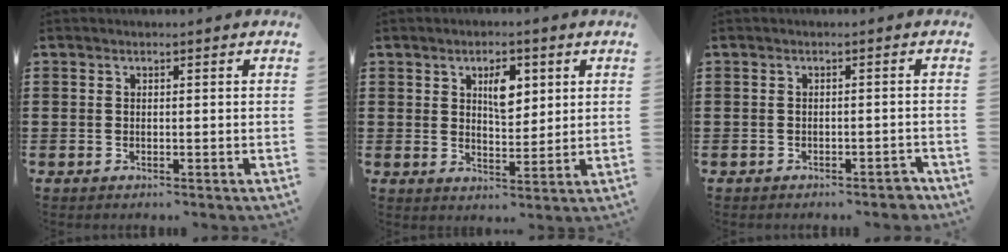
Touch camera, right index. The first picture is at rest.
{"total": 5.6, "force": [2.2, 2.8, 4.2], "torque": [-0.061, -0.003, 0.030]}
{"total": 1.6, "force": [-1.3, 0.5, 0.7], "torque": [-0.015, 0.001, -0.027]}